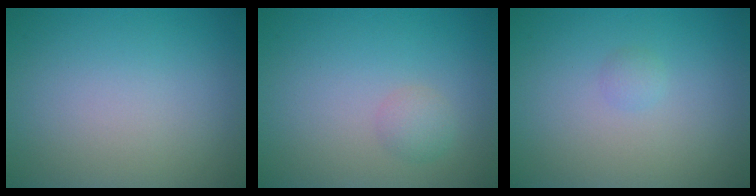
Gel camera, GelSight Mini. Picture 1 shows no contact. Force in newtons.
{"total": 1.3, "press": 1.3, "slide": 0.1}
{"total": 0.7, "press": 0.7, "slide": 0.1}